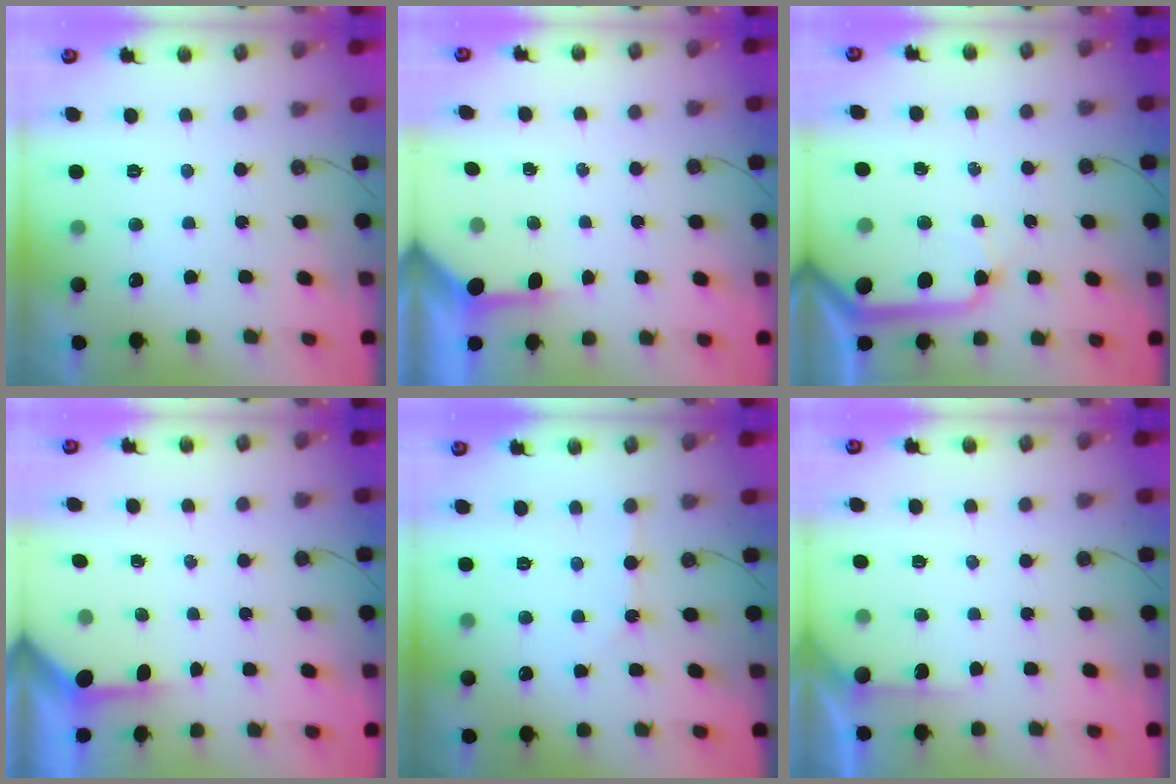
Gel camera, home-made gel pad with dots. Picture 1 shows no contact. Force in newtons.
{"total": 3.5, "press": 3.5, "slide": 0.4}
{"total": 12.1, "press": 12.0, "slide": 1.4}
{"total": 3.3, "press": 3.3, "slide": 0.4}
{"total": 2.0, "press": 2.0, "slide": 0.4}
{"total": 4.5, "press": 4.4, "slide": 0.4}